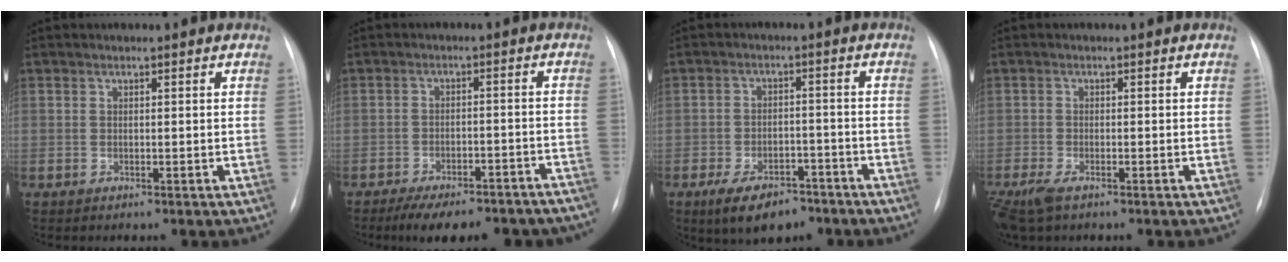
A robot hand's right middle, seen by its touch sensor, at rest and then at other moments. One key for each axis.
{"total": 16.5, "fx": -14.1, "fy": 5.3, "fz": 6.6, "tx": -0.086, "ty": 0.018, "tz": -0.178}
{"total": 8.4, "fx": -5.8, "fy": 3.9, "fz": 4.7, "tx": -0.081, "ty": -0.003, "tz": -0.089}
{"total": 5.3, "fx": -3.6, "fy": 1.7, "fz": 3.6, "tx": -0.079, "ty": -0.016, "tz": -0.063}